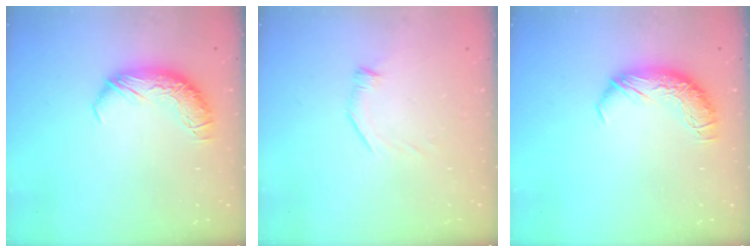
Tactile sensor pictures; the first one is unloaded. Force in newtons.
{"total": 5.8, "press": 5.7, "slide": 1.1}
{"total": 0.0}